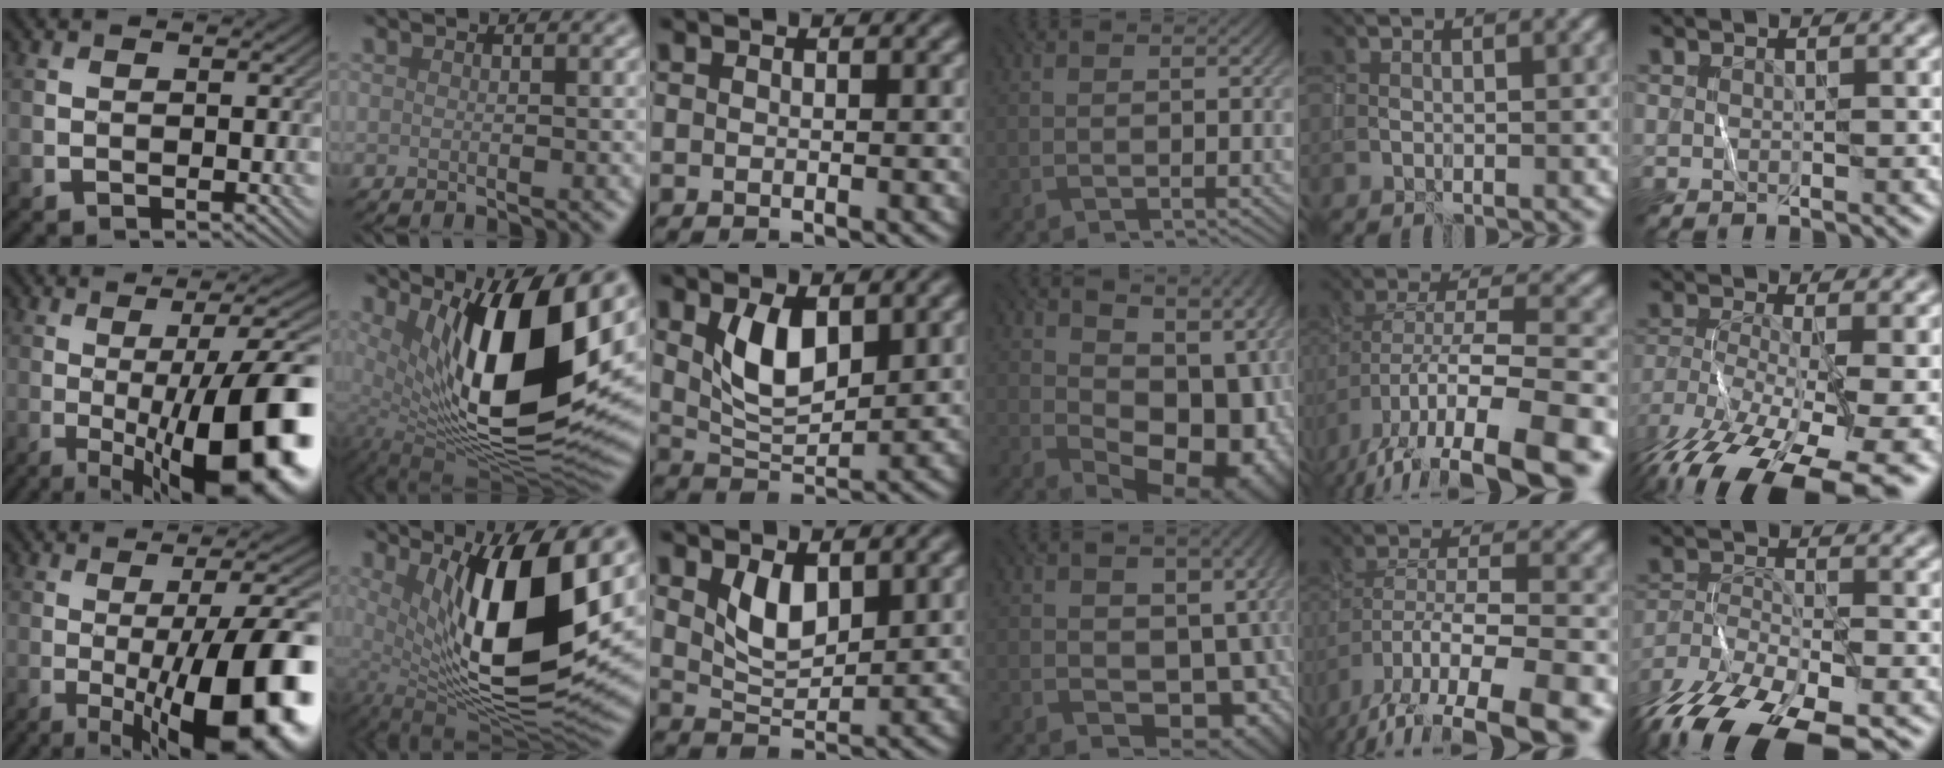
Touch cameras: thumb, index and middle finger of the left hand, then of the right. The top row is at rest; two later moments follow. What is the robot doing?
{"motion": "wrap", "object": "ribbon"}